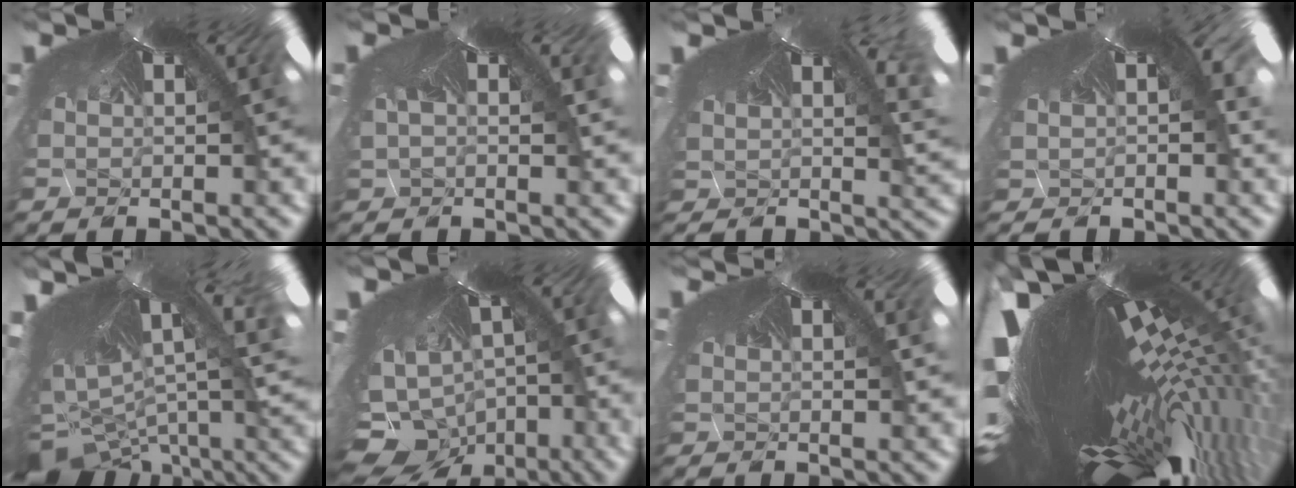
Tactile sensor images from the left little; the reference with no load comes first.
{"total": 1.1, "force": [-0.9, 0.3, 0.6], "torque": [-0.012, -0.007, -0.005]}
{"total": 0.9, "force": [0.6, -0.7, -0.2], "torque": [-0.011, -0.001, 0.017]}
{"total": 1.1, "force": [-1.0, 0.2, 0.5], "torque": [-0.008, -0.010, 0.007]}
{"total": 5.6, "force": [-5.4, 0.0, 1.4], "torque": [-0.028, -0.066, -0.064]}
{"total": 7.7, "force": [-7.4, 2.1, 0.5], "torque": [0.007, -0.069, -0.094]}
{"total": 0.0}
{"total": 7.0, "force": [-5.7, -1.7, 3.7], "torque": [-0.085, -0.083, -0.070]}